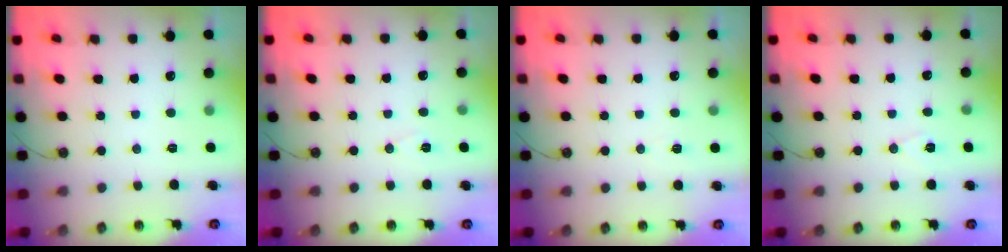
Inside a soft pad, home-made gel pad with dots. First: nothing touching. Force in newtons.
{"total": 5.6, "press": 3.2, "slide": 4.5}
{"total": 5.0, "press": 4.8, "slide": 1.4}
{"total": 6.0, "press": 4.1, "slide": 4.4}